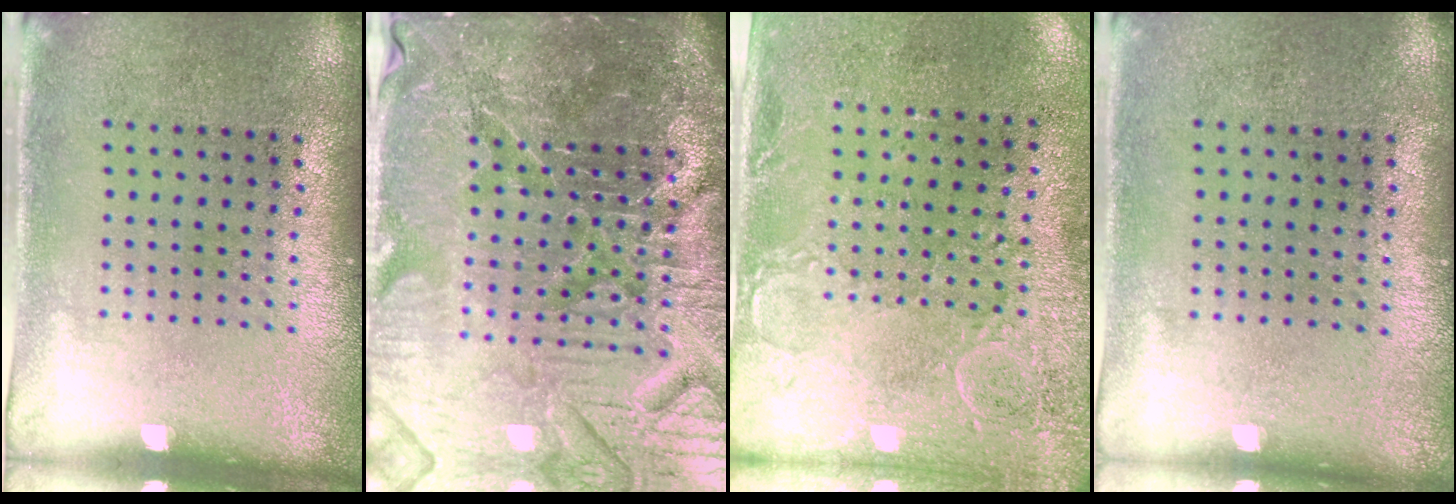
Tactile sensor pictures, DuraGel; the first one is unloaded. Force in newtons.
{"total": 6.4, "press": 5.9, "slide": 2.6}
{"total": 3.0, "press": 2.2, "slide": 2.0}
{"total": 0.0}